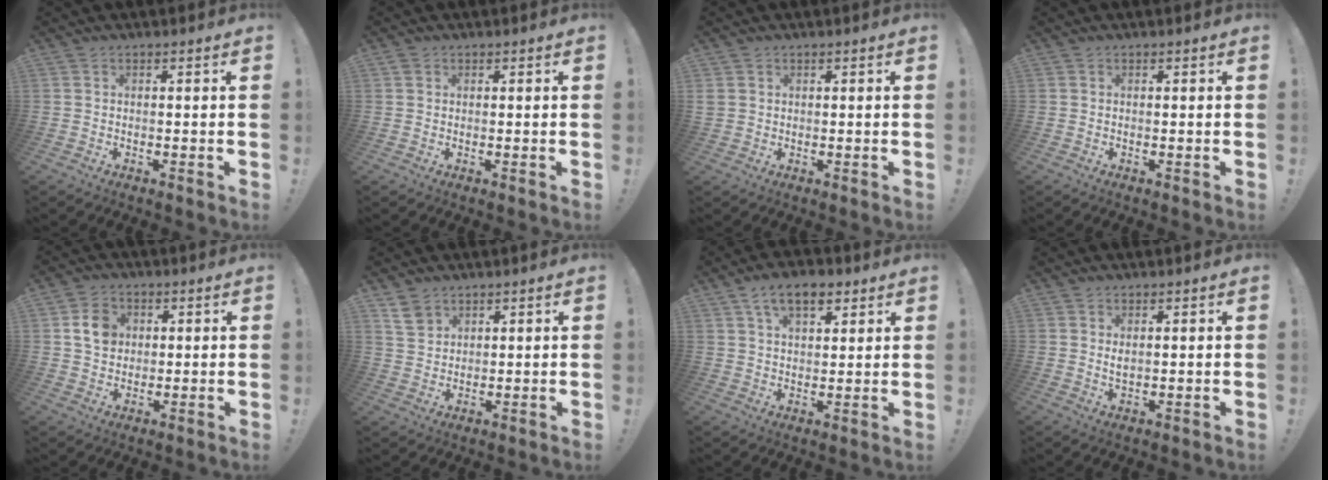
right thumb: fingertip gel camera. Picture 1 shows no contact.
{"total": 0.9, "force": [0.5, 0.8, 0.2], "torque": [-0.011, 0.004, 0.012]}
{"total": 2.0, "force": [0.8, 1.8, 0.4], "torque": [-0.007, 0.001, 0.016]}
{"total": 0.0}
{"total": 7.6, "force": [2.0, 6.4, 3.6], "torque": [-0.043, 0.003, 0.038]}
{"total": 5.8, "force": [3.9, 4.0, 1.6], "torque": [-0.015, -0.025, 0.075]}
{"total": 9.4, "force": [5.1, 5.1, 6.0], "torque": [-0.090, -0.005, 0.093]}
{"total": 1.8, "force": [0.9, 0.8, 1.4], "torque": [-0.020, -0.003, 0.014]}